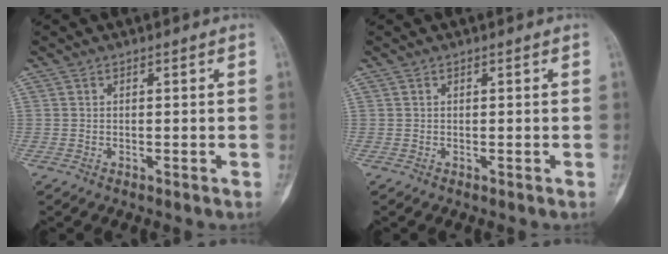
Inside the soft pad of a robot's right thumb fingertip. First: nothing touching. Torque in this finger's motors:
{"motor_torque": [2.34, 2.34, 0.01, -0.01, 0.00]}